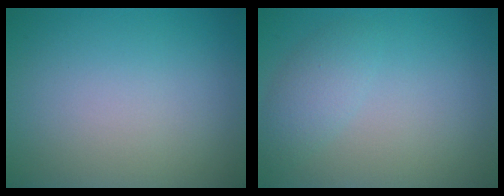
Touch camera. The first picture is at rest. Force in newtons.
{"total": 2.1, "press": 2.1, "slide": 0.0}